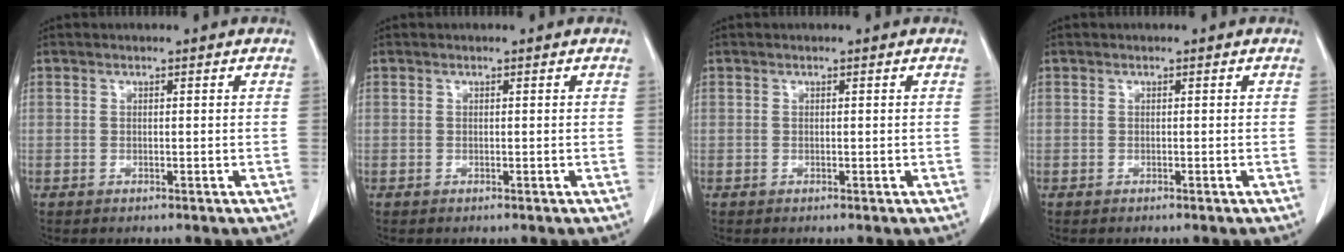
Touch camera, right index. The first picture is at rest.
{"total": 0.0}
{"total": 0.0}
{"total": 0.0}